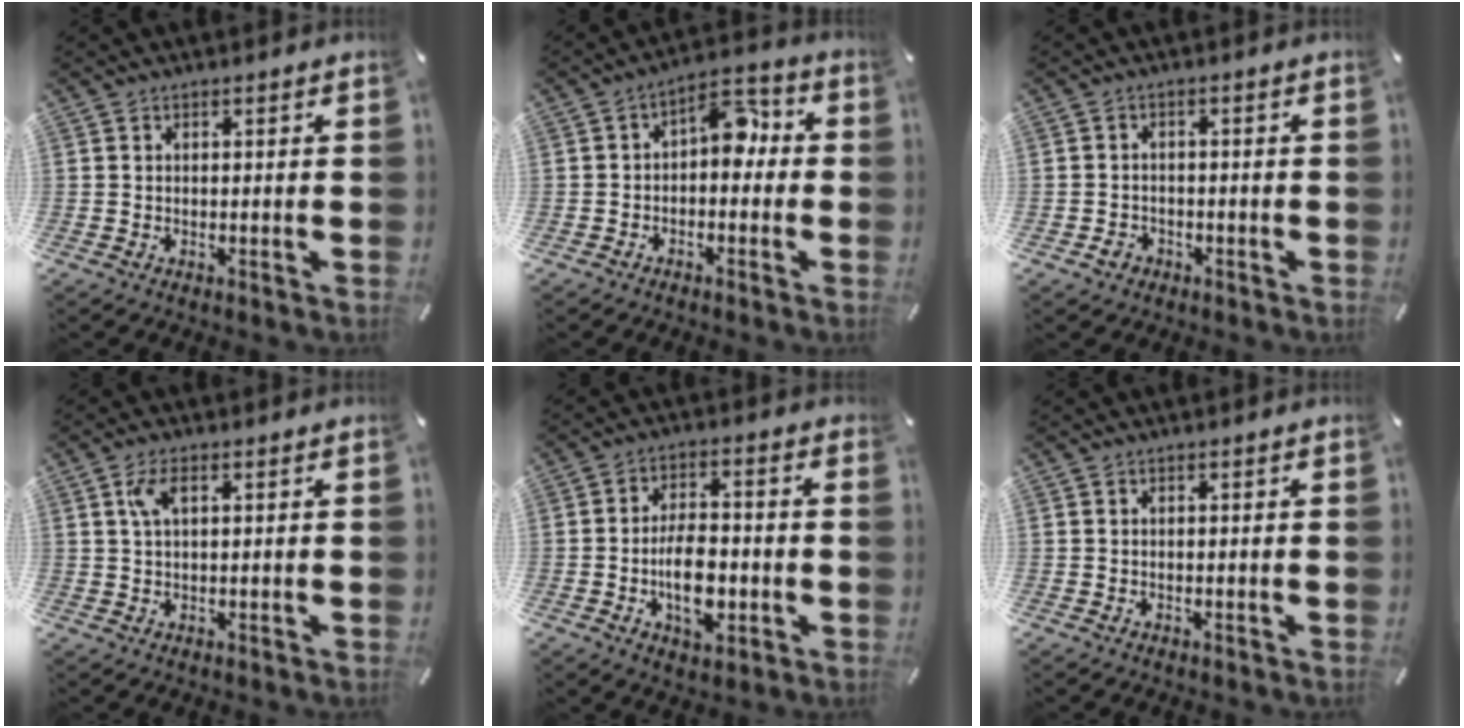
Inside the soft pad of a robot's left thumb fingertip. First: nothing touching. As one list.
[{"total": 8.0, "force": [0.4, 5.1, 6.2], "torque": [-0.086, 0.008, 0.001]}, {"total": 2.5, "force": [-1.4, 2.0, 0.6], "torque": [-0.009, 0.008, -0.030]}, {"total": 4.1, "force": [1.4, 1.7, 3.5], "torque": [-0.083, 0.006, 0.019]}, {"total": 10.5, "force": [-2.8, 6.3, 7.9], "torque": [-0.135, -0.002, -0.050]}, {"total": 0.0}]